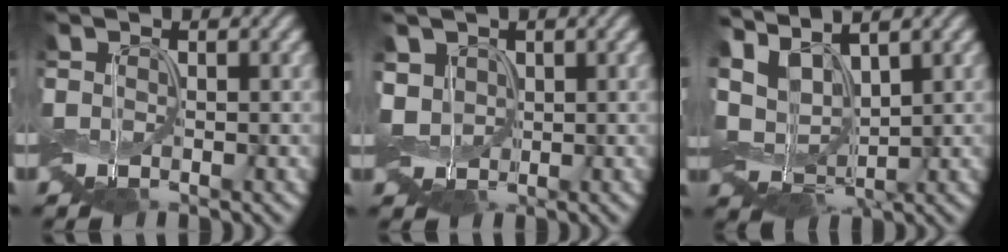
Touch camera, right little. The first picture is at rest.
{"total": 2.6, "force": [0.2, 2.2, 1.3], "torque": [-0.035, 0.001, -0.002]}
{"total": 6.1, "force": [1.7, 3.9, 4.4], "torque": [-0.088, 0.003, 0.035]}